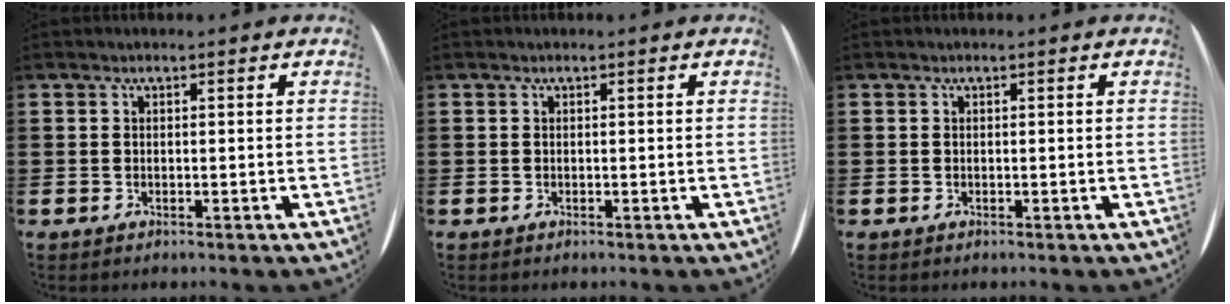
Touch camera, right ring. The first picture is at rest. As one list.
[{"total": 0.0}, {"total": 0.0}]